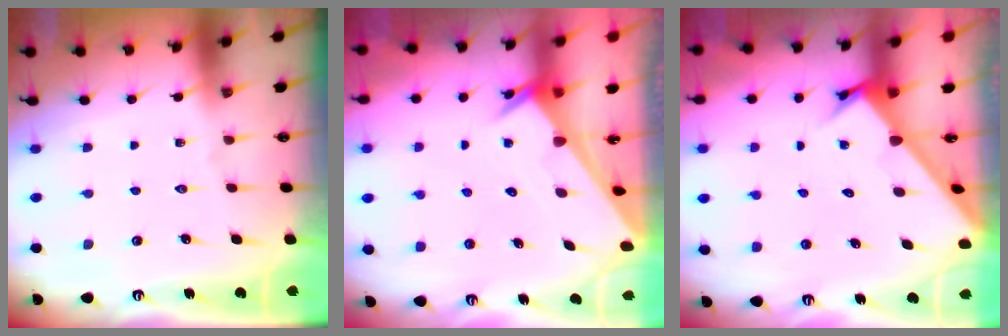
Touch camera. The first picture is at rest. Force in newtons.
{"total": 3.4, "press": 3.4, "slide": 0.4}
{"total": 2.9, "press": 2.9, "slide": 0.2}